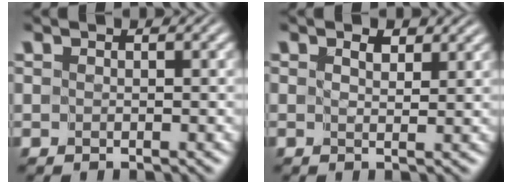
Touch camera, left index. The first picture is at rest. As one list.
[{"total": 1.2, "force": [1.0, 0.3, 0.6], "torque": [-0.014, -0.003, 0.019]}]